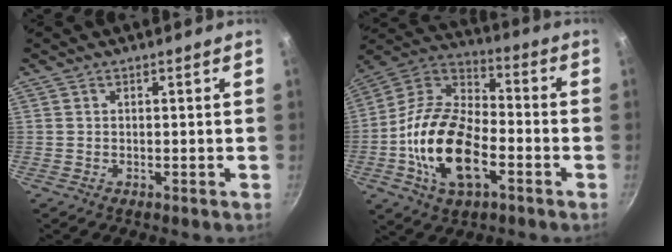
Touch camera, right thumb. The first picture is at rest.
{"total": 19.9, "force": [-5.8, 10.7, 15.8], "torque": [-0.283, 0.033, -0.124]}